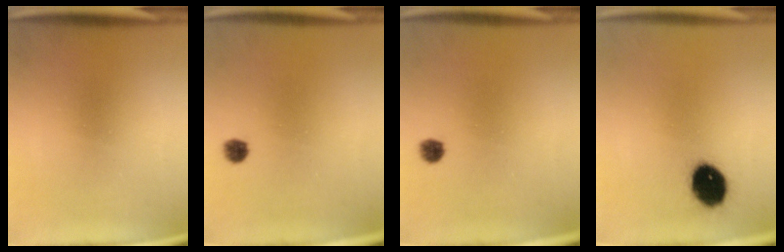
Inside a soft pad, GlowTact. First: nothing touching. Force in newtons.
{"total": 2.2}
{"total": 2.2}
{"total": 10.8}